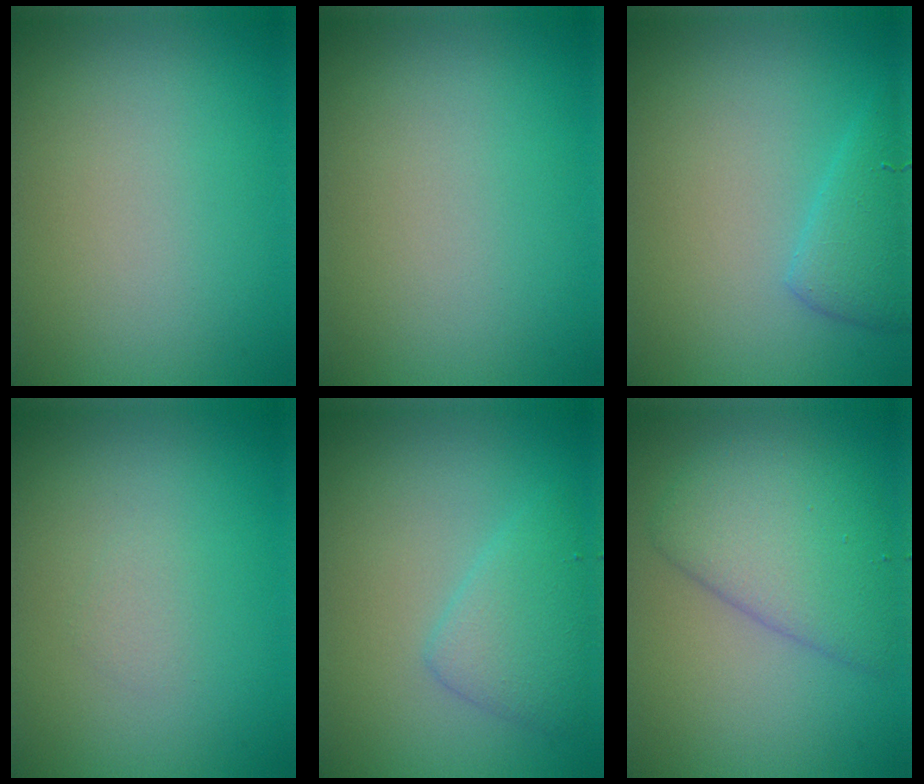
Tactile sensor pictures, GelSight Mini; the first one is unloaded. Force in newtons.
{"total": 0.0}
{"total": 2.5, "press": 2.5, "slide": 0.2}
{"total": 0.7, "press": 0.7, "slide": 0.1}
{"total": 3.0, "press": 3.0, "slide": 0.1}
{"total": 5.1, "press": 5.1, "slide": 0.3}